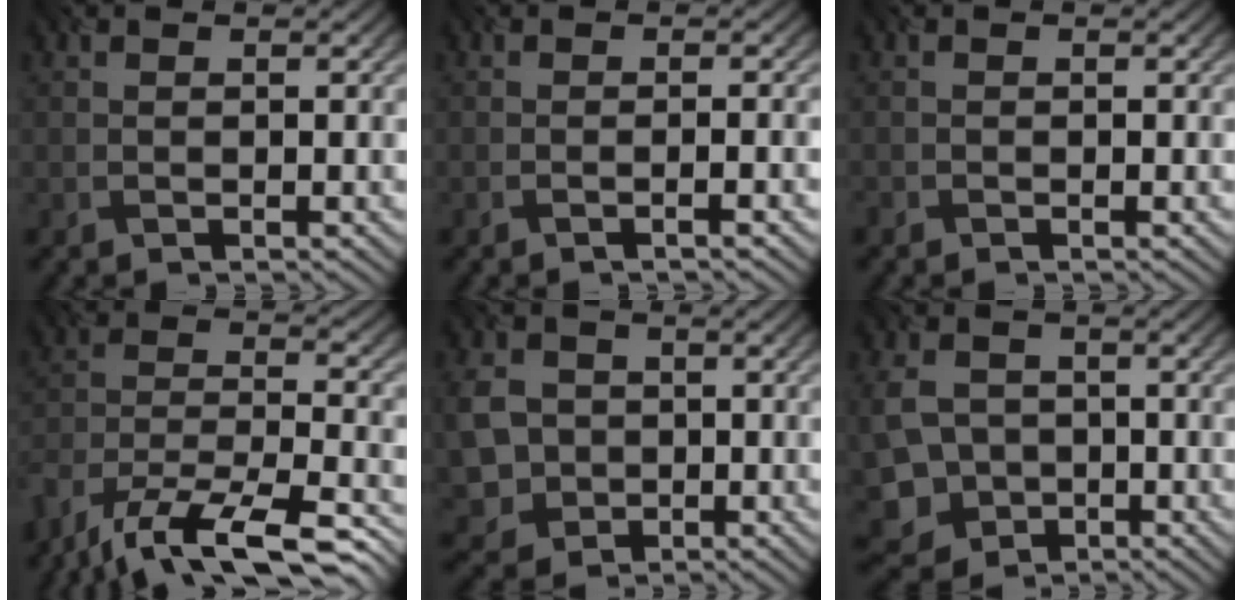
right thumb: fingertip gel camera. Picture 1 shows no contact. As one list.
[{"total": 1.9, "force": [-0.9, 0.3, 1.7], "torque": [-0.023, 0.011, -0.027]}, {"total": 0.6, "force": [-0.6, 0.1, 0.0], "torque": [0.000, -0.003, -0.013]}, {"total": 16.6, "force": [-13.7, 5.2, 7.9], "torque": [-0.161, -0.028, -0.212]}, {"total": 5.6, "force": [-0.4, 5.1, 2.3], "torque": [-0.076, -0.014, -0.013]}, {"total": 7.1, "force": [-1.4, 6.0, 3.6], "torque": [-0.108, -0.023, -0.031]}]